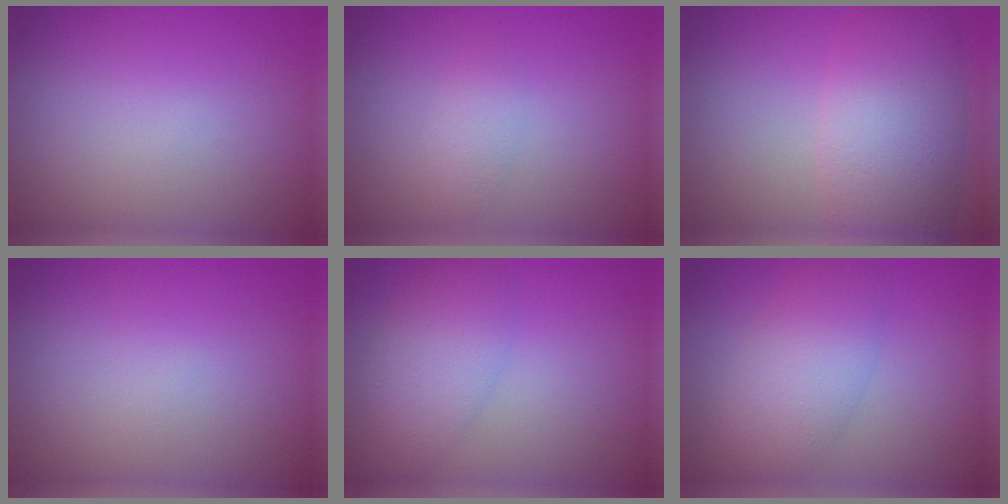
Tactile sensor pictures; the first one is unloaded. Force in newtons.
{"total": 1.4, "press": 1.4, "slide": 0.0}
{"total": 8.1, "press": 8.1, "slide": 0.4}
{"total": 0.0}
{"total": 4.2, "press": 4.2, "slide": 0.2}
{"total": 4.9, "press": 4.9, "slide": 0.2}